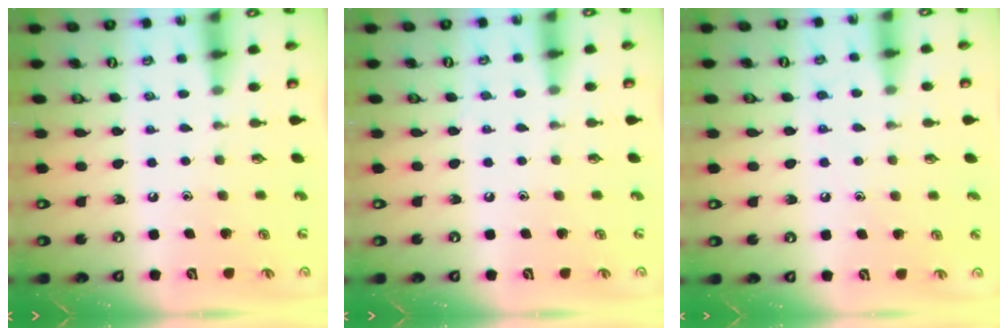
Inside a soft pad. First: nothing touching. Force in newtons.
{"total": 3.0, "press": 2.9, "slide": 0.3}
{"total": 5.3, "press": 5.2, "slide": 0.5}